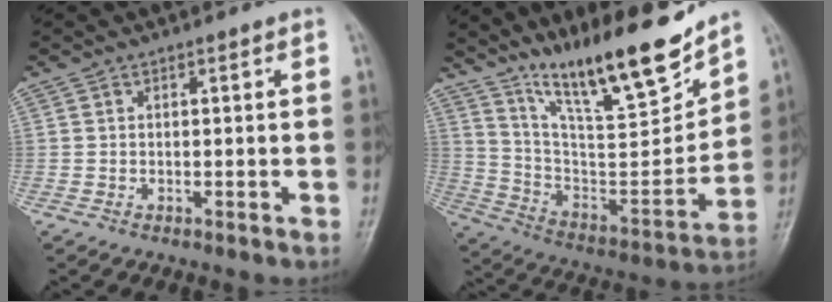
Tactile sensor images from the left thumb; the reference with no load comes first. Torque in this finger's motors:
{"motor_torque": [0.45, 0.13, 1.37, -1.40, 0.20]}